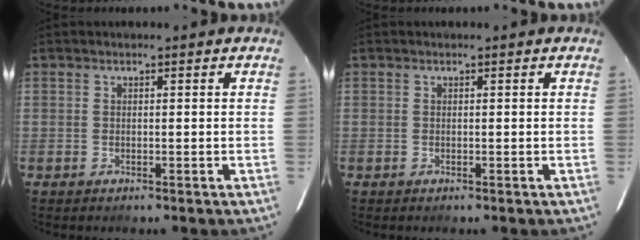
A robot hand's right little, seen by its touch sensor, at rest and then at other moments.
{"total": 0.0}